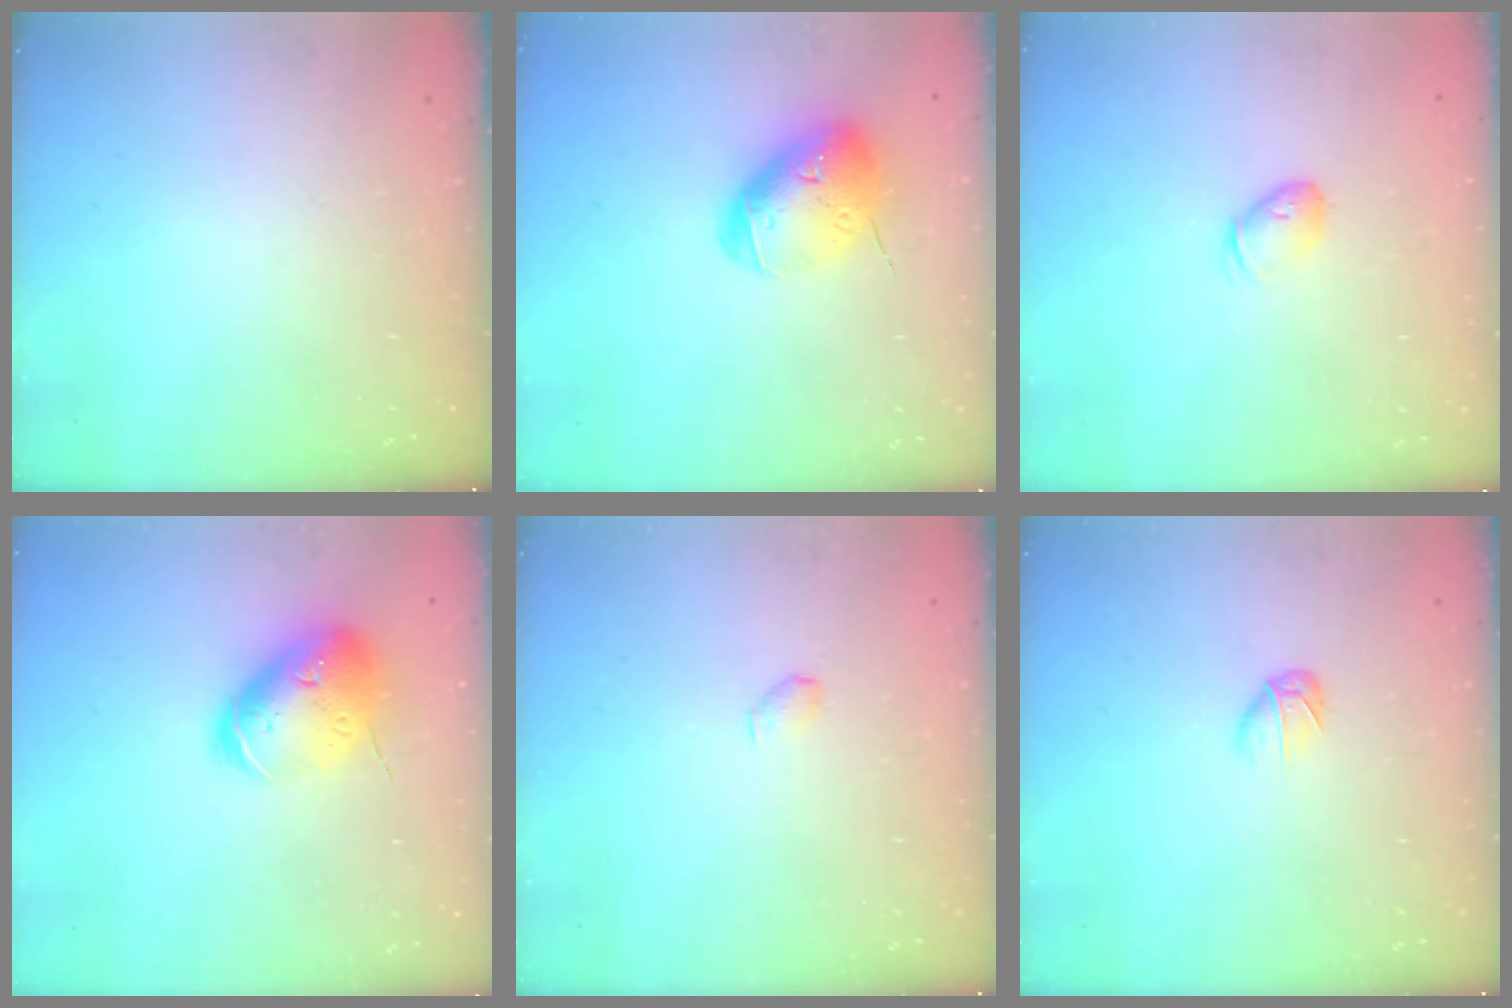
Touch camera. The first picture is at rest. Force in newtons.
{"total": 15.7, "press": 15.5, "slide": 2.5}
{"total": 4.9, "press": 4.8, "slide": 1.0}
{"total": 18.4, "press": 18.2, "slide": 2.7}
{"total": 2.9, "press": 2.9, "slide": 0.5}
{"total": 3.3, "press": 3.2, "slide": 0.9}